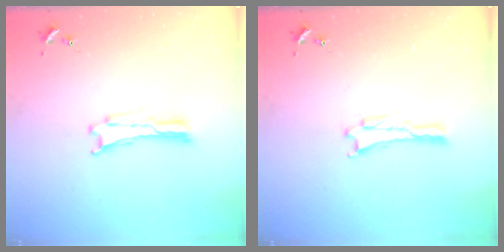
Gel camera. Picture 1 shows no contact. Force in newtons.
{"total": 1.0, "press": 1.0, "slide": 0.1}